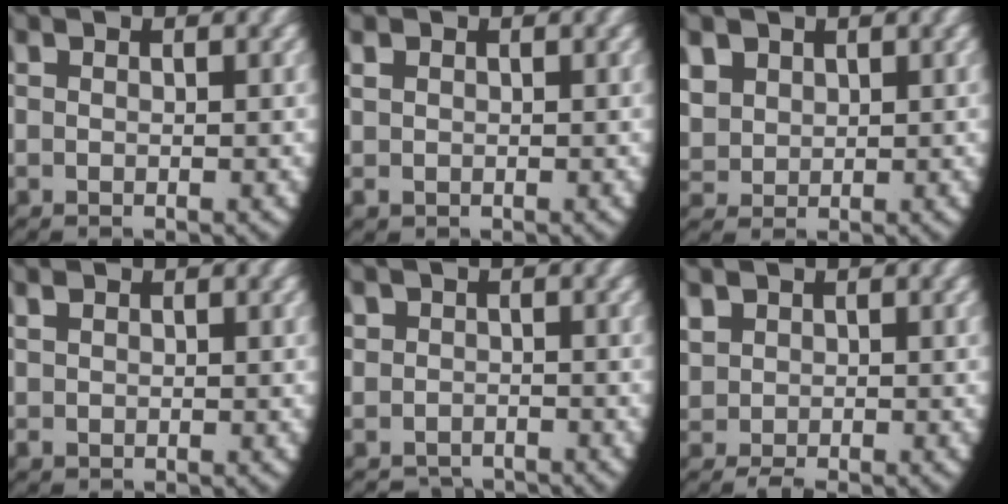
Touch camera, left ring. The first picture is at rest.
{"total": 1.5, "force": [0.1, 1.4, 0.5], "torque": [-0.027, -0.015, 0.015]}
{"total": 3.8, "force": [1.3, 3.2, 1.5], "torque": [-0.051, -0.011, 0.036]}
{"total": 0.9, "force": [0.1, 0.8, 0.3], "torque": [-0.019, -0.013, 0.012]}
{"total": 3.6, "force": [-2.8, 2.3, 0.3], "torque": [-0.001, -0.014, -0.046]}
{"total": 2.3, "force": [0.3, 2.1, 1.0], "torque": [-0.040, -0.016, 0.015]}